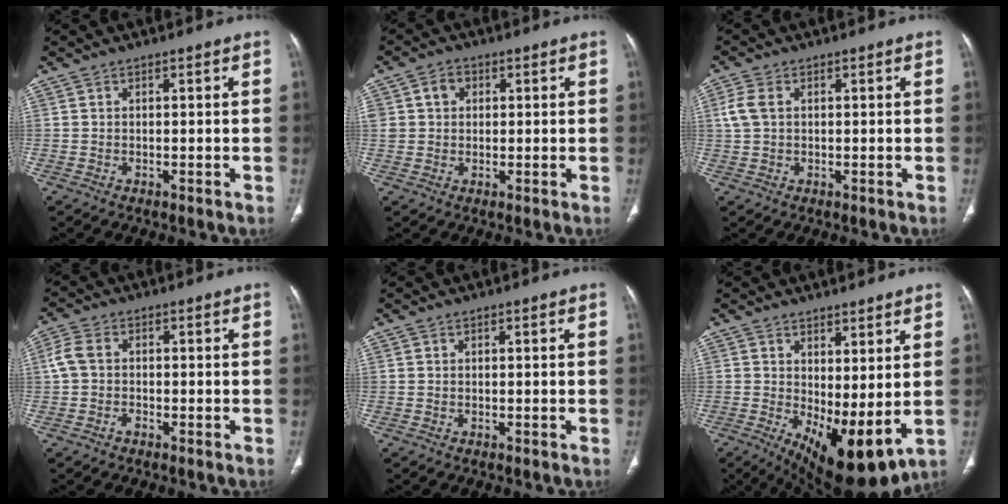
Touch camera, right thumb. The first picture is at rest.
{"total": 4.7, "force": [1.3, 3.9, 2.2], "torque": [-0.026, 0.007, 0.026]}
{"total": 3.7, "force": [0.8, 2.5, 2.7], "torque": [-0.072, 0.008, 0.016]}
{"total": 4.1, "force": [-0.7, 3.0, 2.7], "torque": [-0.067, 0.014, -0.020]}
{"total": 0.0}
{"total": 12.1, "force": [0.2, 4.8, 11.1], "torque": [-0.170, -0.027, 0.021]}